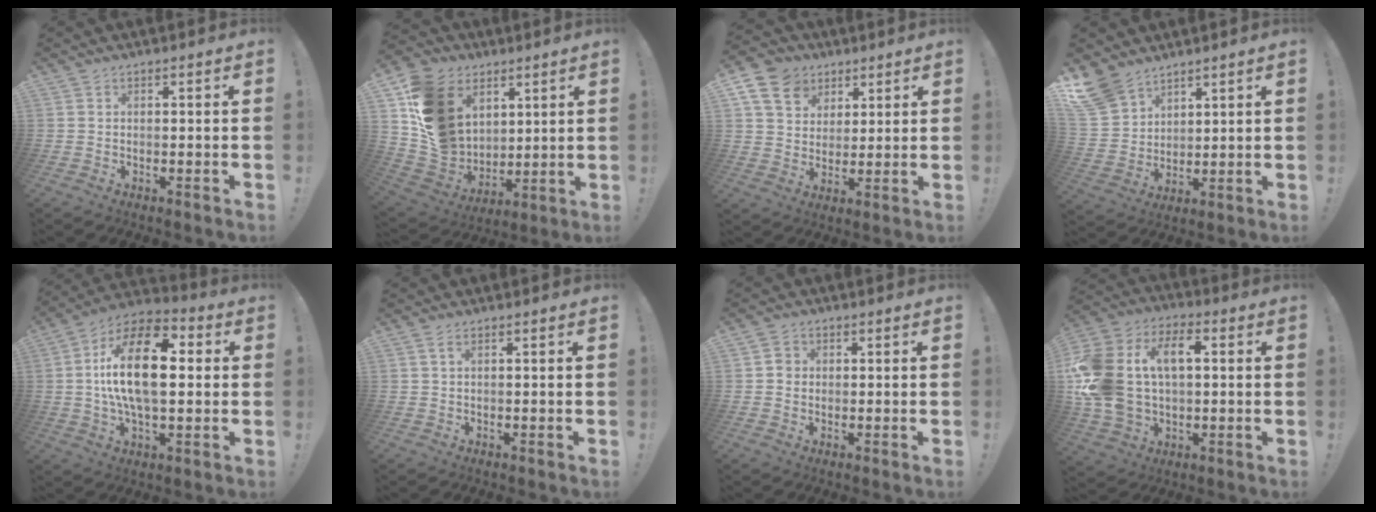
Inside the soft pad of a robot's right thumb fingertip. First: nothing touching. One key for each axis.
{"total": 18.5, "fx": 7.0, "fy": 14.5, "fz": 9.1, "tx": -0.168, "ty": -0.033, "tz": 0.149}
{"total": 12.3, "fx": 6.2, "fy": 9.6, "fz": 4.7, "tx": -0.071, "ty": -0.032, "tz": 0.124}
{"total": 10.7, "fx": 8.3, "fy": 6.0, "fz": 3.0, "tx": -0.070, "ty": -0.057, "tz": 0.167}
{"total": 20.7, "fx": 2.3, "fy": 9.9, "fz": 18.0, "tx": -0.317, "ty": 0.002, "tz": 0.025}
{"total": 1.4, "fx": 0.6, "fy": 0.2, "fz": 1.3, "tx": -0.027, "ty": 0.001, "tz": 0.010}
{"total": 2.9, "fx": 0.0, "fy": 2.8, "fz": 0.9, "tx": -0.004, "ty": 0.004, "tz": -0.002}
{"total": 21.9, "fx": 3.8, "fy": 14.9, "fz": 15.7, "tx": -0.317, "ty": -0.001, "tz": 0.071}